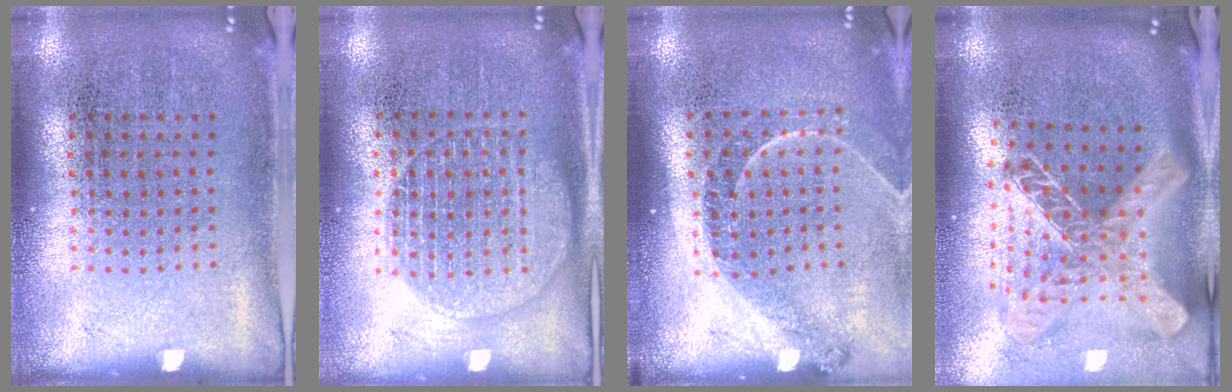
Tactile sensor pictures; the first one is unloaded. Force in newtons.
{"total": 1.4, "press": 1.4, "slide": 0.1}
{"total": 1.3, "press": 1.3, "slide": 0.2}
{"total": 2.3, "press": 1.7, "slide": 1.5}